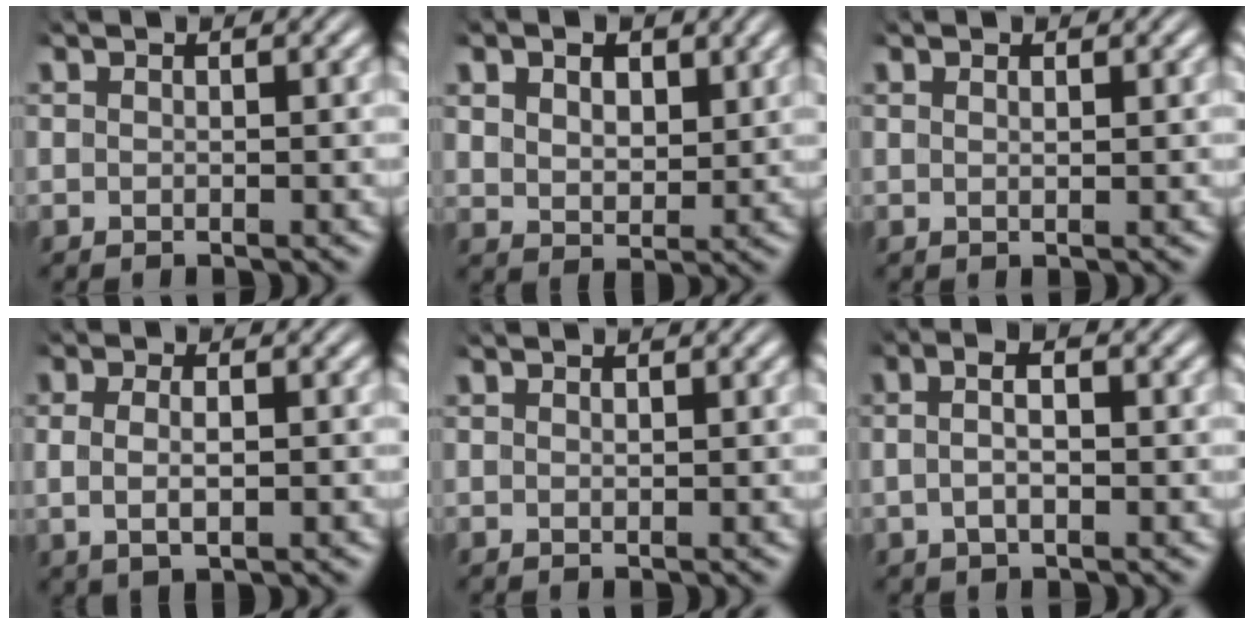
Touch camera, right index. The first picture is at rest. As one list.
[{"total": 2.9, "force": [1.4, 1.8, 1.6], "torque": [-0.038, -0.020, 0.040]}, {"total": 0.7, "force": [0.3, -0.4, 0.5], "torque": [-0.006, -0.005, 0.009]}, {"total": 3.1, "force": [0.0, 1.6, 2.7], "torque": [-0.049, -0.002, 0.005]}, {"total": 0.0}, {"total": 3.6, "force": [0.3, 1.7, 3.2], "torque": [-0.055, 0.007, -0.002]}]